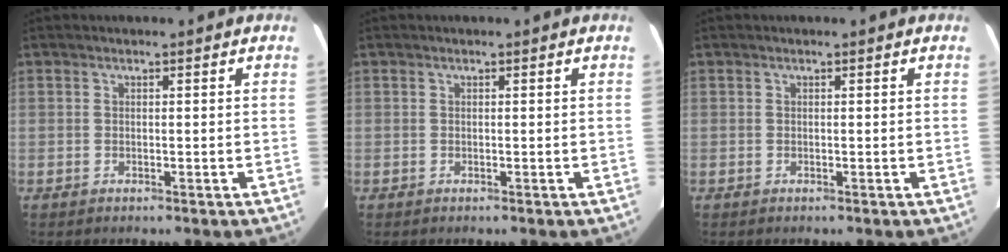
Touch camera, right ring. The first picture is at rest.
{"total": 0.0}
{"total": 0.0}